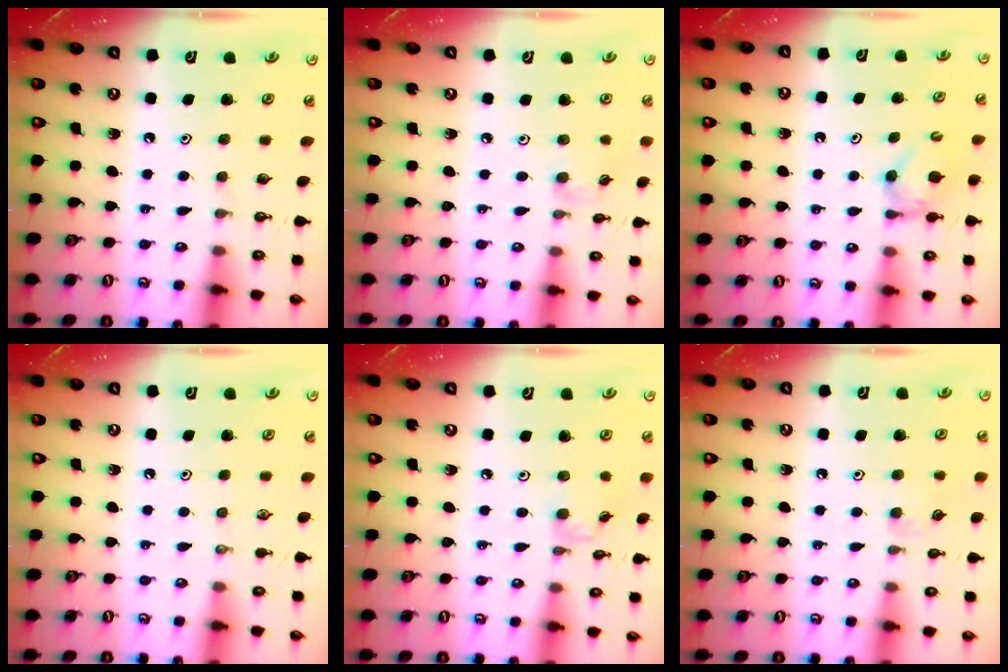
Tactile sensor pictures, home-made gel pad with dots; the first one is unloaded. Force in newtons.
{"total": 5.1, "press": 5.1, "slide": 0.7}
{"total": 4.8, "press": 4.7, "slide": 0.8}
{"total": 0.0}
{"total": 1.8, "press": 1.8, "slide": 0.4}
{"total": 3.5, "press": 3.5, "slide": 0.5}